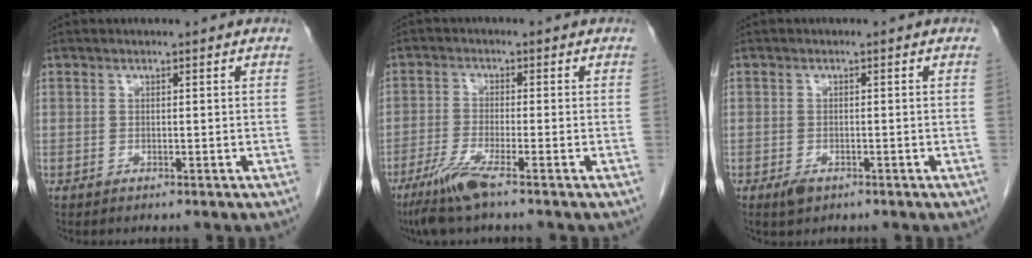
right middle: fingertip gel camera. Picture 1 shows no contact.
{"total": 5.9, "force": [-3.9, -0.1, 4.4], "torque": [-0.096, -0.018, -0.080]}
{"total": 1.9, "force": [-1.1, 1.0, 1.2], "torque": [-0.025, -0.001, -0.013]}